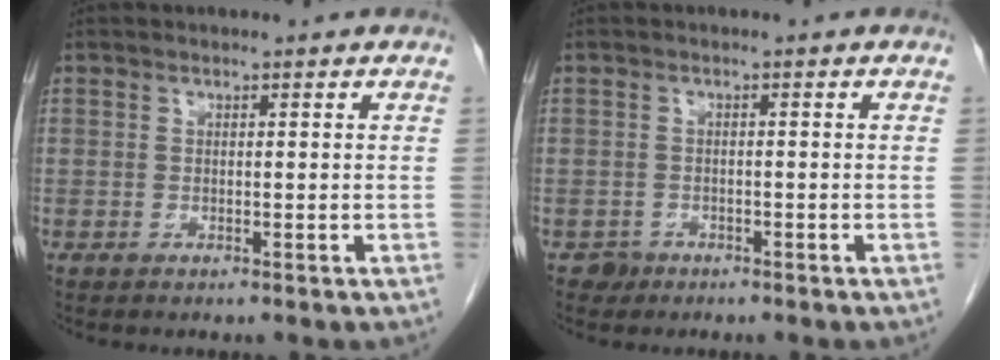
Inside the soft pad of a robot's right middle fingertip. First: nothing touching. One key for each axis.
{"total": 1.5, "fx": -1.0, "fy": 1.1, "fz": -0.1, "tx": 0.004, "ty": 0.006, "tz": -0.016}